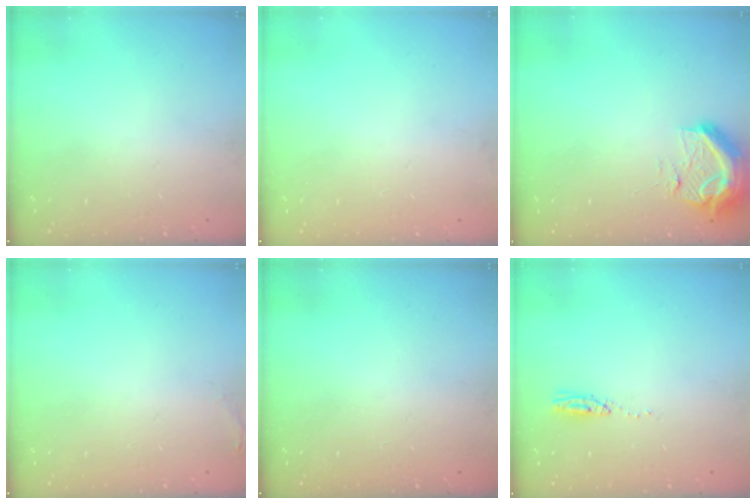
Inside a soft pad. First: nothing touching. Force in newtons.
{"total": 6.5, "press": 3.9, "slide": 5.2}
{"total": 20.4, "press": 13.8, "slide": 15.0}
{"total": 3.9, "press": 3.2, "slide": 2.2}
{"total": 0.0}
{"total": 3.8, "press": 3.6, "slide": 1.0}